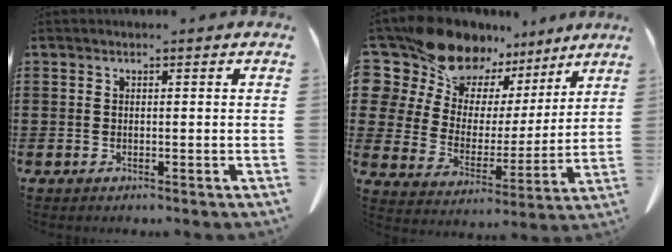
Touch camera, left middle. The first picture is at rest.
{"total": 13.3, "force": [11.3, 6.5, 2.5], "torque": [-0.106, -0.080, 0.214]}